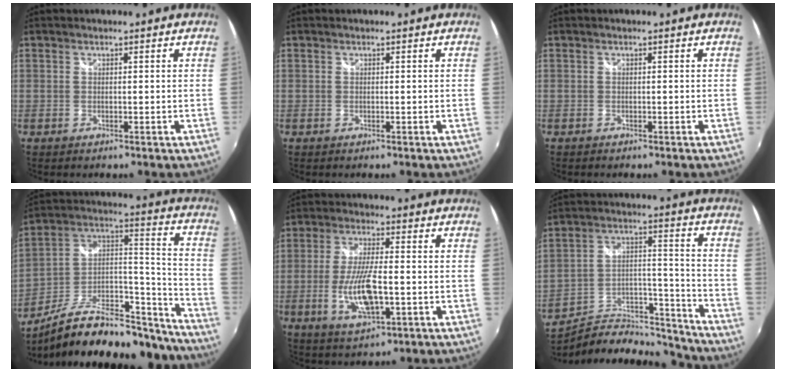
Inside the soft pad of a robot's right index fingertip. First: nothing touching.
{"total": 0.0}
{"total": 0.5, "force": [-0.5, 0.3, 0.1], "torque": [-0.004, -0.002, -0.009]}
{"total": 27.2, "force": [-21.6, 9.5, 13.5], "torque": [-0.201, 0.045, -0.317]}
{"total": 10.8, "force": [-2.7, 3.5, 9.9], "torque": [-0.198, -0.011, -0.047]}
{"total": 19.2, "force": [-16.0, 7.5, 7.5], "torque": [-0.121, 0.046, -0.237]}